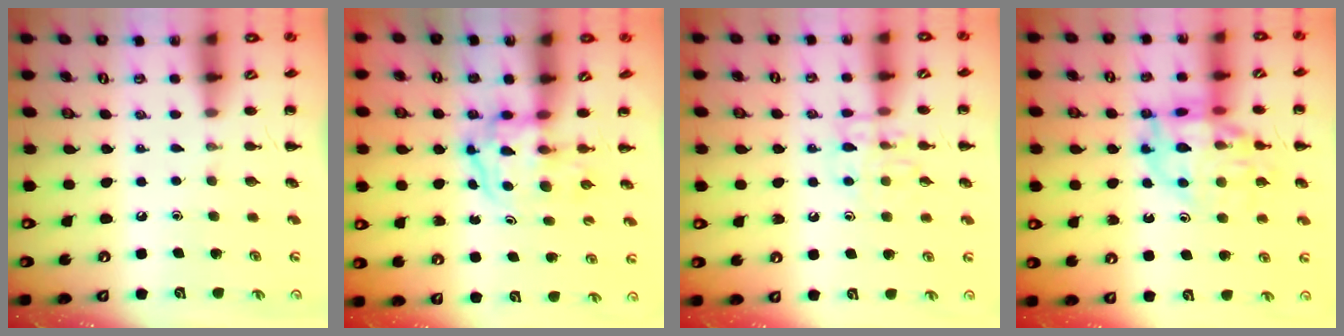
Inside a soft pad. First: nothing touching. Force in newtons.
{"total": 3.8, "press": 3.7, "slide": 0.5}
{"total": 9.5, "press": 9.5, "slide": 0.5}
{"total": 14.4, "press": 14.2, "slide": 2.6}